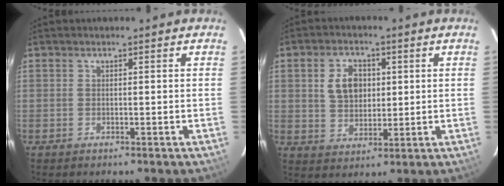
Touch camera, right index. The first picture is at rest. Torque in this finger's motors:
{"motor_torque": [0.17, -0.01, 0.14, 0.06]}